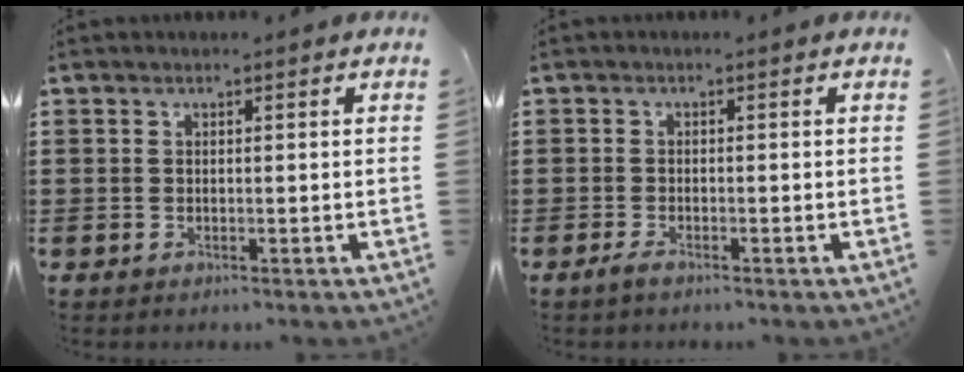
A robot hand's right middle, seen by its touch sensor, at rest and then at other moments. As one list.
[{"total": 1.2, "force": [-0.8, 0.2, 0.8], "torque": [-0.016, -0.001, -0.017]}]